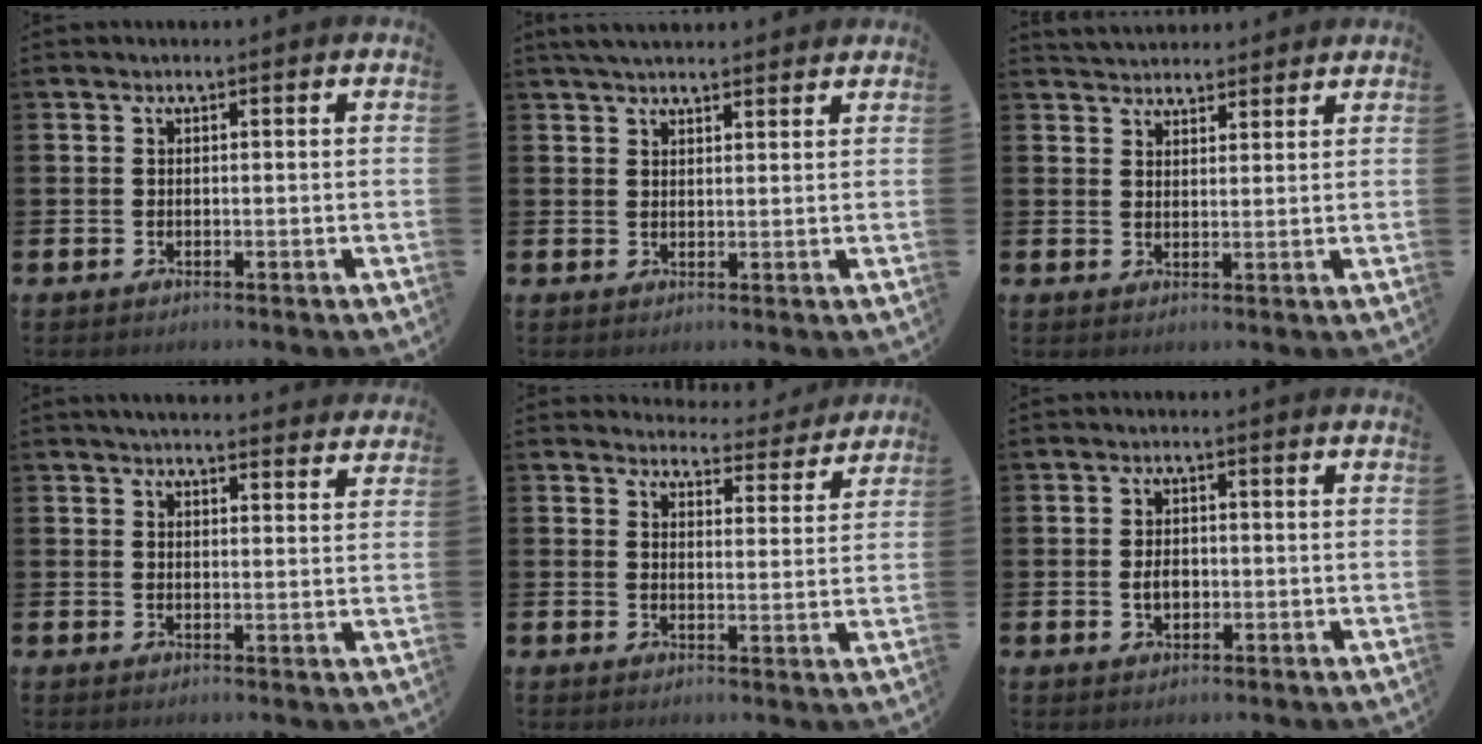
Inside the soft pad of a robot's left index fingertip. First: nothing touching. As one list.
[{"total": 3.6, "force": [3.4, 0.7, 1.0], "torque": [-0.025, -0.008, 0.063]}, {"total": 3.6, "force": [3.5, 0.8, -0.3], "torque": [-0.003, -0.015, 0.065]}, {"total": 4.0, "force": [3.9, 0.5, 0.6], "torque": [-0.009, -0.020, 0.070]}, {"total": 4.3, "force": [4.2, 1.0, 0.0], "torque": [0.001, -0.037, 0.069]}, {"total": 2.4, "force": [-0.3, 1.7, 1.8], "torque": [-0.018, -0.001, -0.011]}]